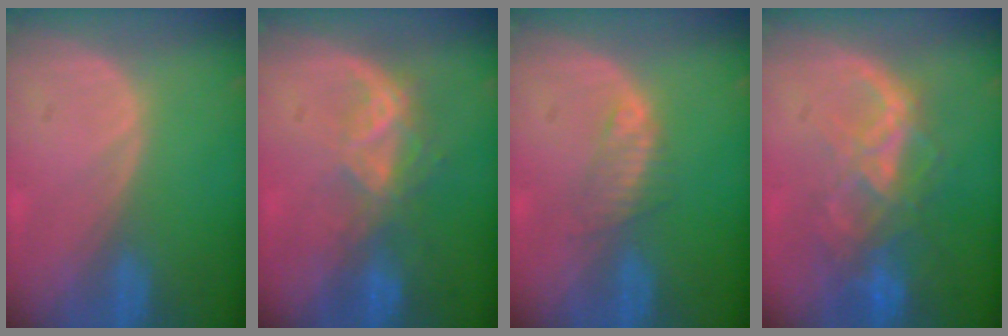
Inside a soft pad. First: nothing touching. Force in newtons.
{"total": 6.8, "press": 5.8, "slide": 3.5}
{"total": 2.5, "press": 2.4, "slide": 0.3}
{"total": 8.8, "press": 7.4, "slide": 4.7}